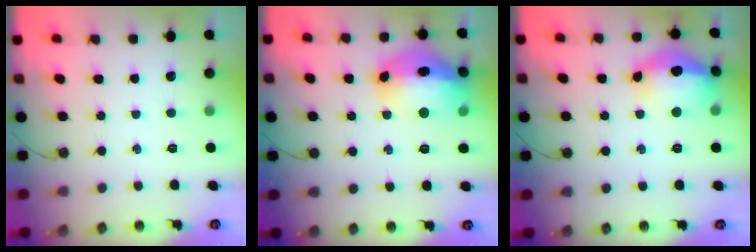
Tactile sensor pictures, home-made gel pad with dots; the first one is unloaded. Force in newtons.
{"total": 18.5, "press": 18.4, "slide": 1.8}
{"total": 16.0, "press": 15.9, "slide": 1.9}